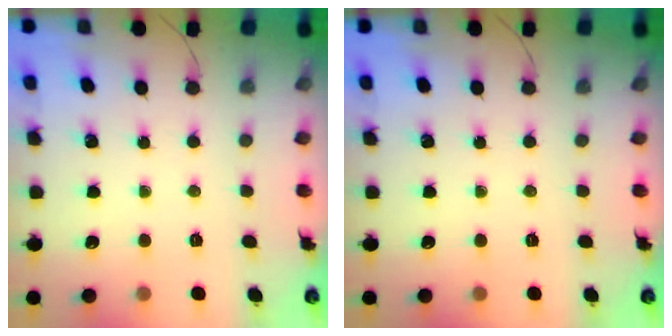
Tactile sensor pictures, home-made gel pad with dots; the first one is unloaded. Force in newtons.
{"total": 0.0}